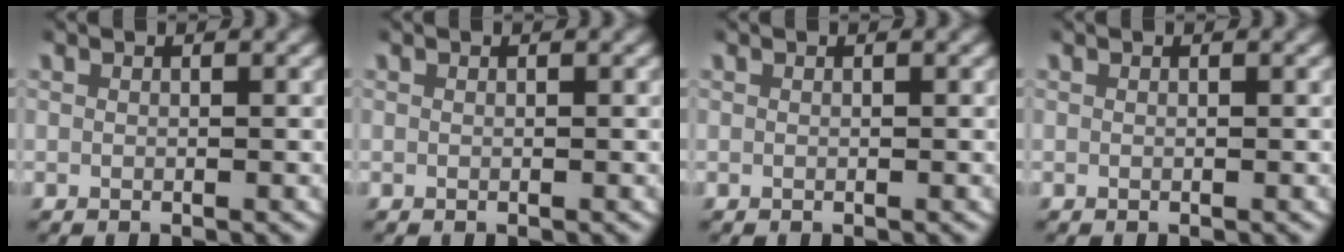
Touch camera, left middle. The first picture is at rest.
{"total": 0.0}
{"total": 0.0}
{"total": 0.0}